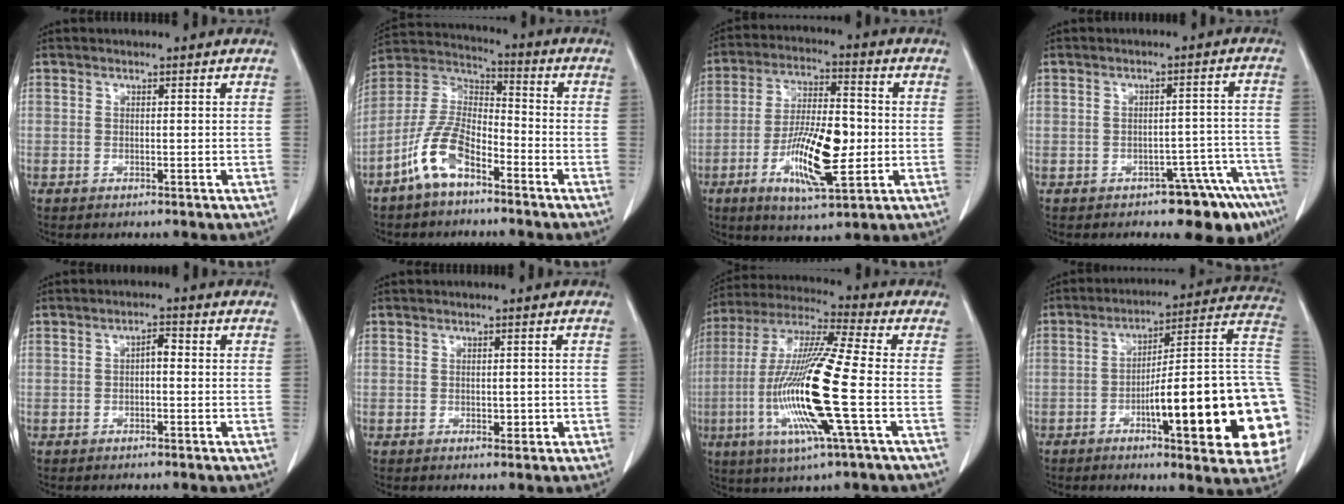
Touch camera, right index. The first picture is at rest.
{"total": 10.4, "force": [-6.2, 4.4, 7.0], "torque": [-0.161, 0.011, -0.124]}
{"total": 13.4, "force": [-3.0, 3.5, 12.5], "torque": [-0.231, -0.004, -0.049]}
{"total": 8.4, "force": [-6.4, 3.8, 3.9], "torque": [-0.013, 0.041, -0.078]}
{"total": 1.8, "force": [-0.1, 0.7, 1.7], "torque": [-0.025, 0.006, -0.003]}
{"total": 1.4, "force": [-0.3, 0.9, 1.0], "torque": [-0.011, 0.001, 0.001]}
{"total": 17.9, "force": [-3.9, 0.3, 17.5], "torque": [-0.364, -0.014, -0.082]}
{"total": 26.7, "force": [-5.4, 3.3, 26.0], "torque": [-0.247, 0.014, -0.075]}